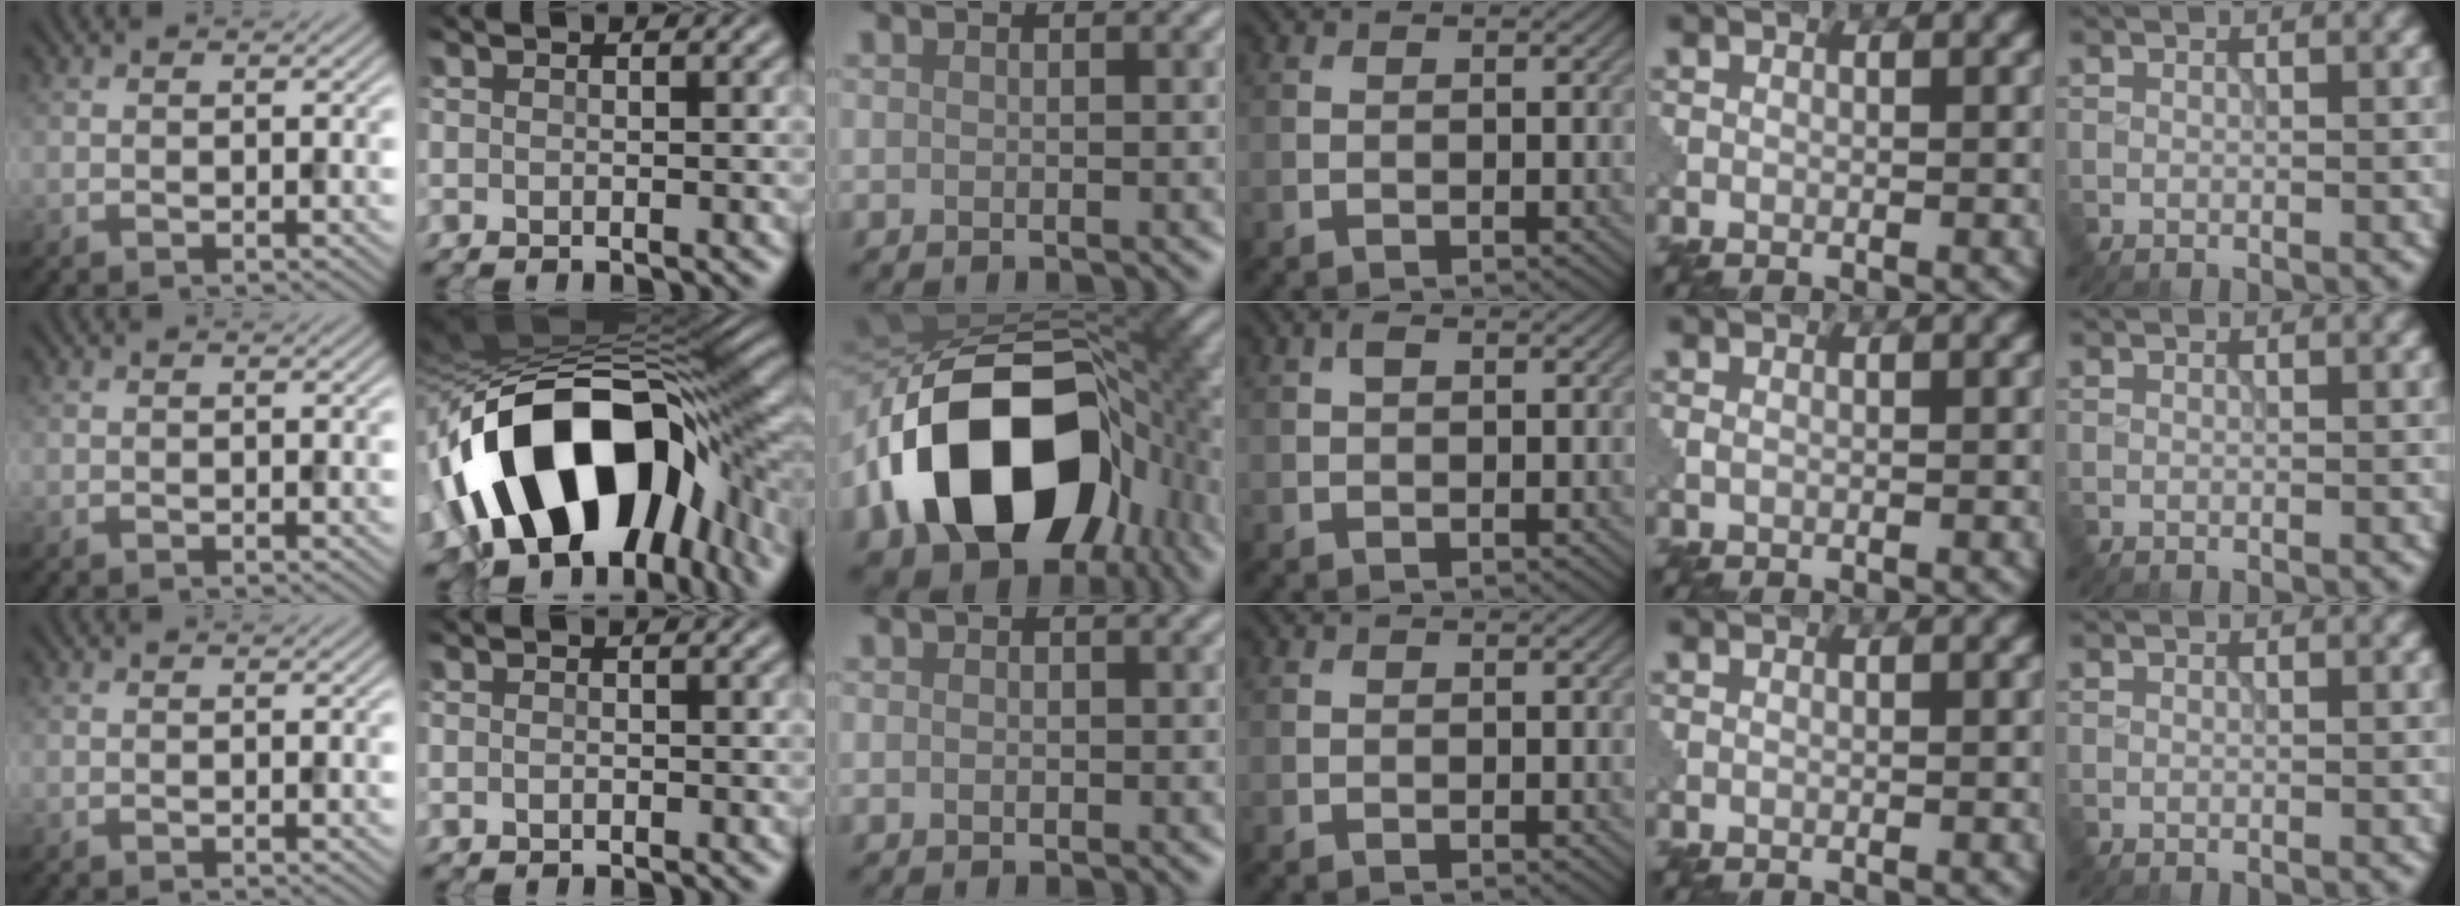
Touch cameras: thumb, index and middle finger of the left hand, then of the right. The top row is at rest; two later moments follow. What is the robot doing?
{"motion": "disassemble", "object": "puzzle pieces"}